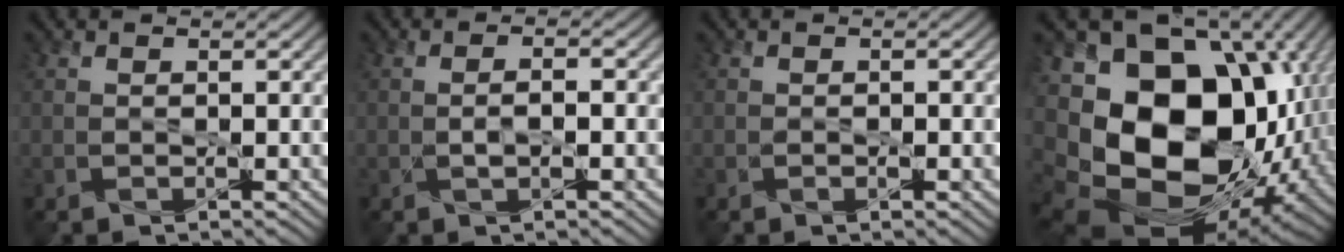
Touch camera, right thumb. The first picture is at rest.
{"total": 1.5, "force": [-0.6, 0.1, 1.4], "torque": [-0.012, 0.004, -0.011]}
{"total": 0.8, "force": [-0.3, 0.3, 0.6], "torque": [-0.009, -0.004, -0.005]}
{"total": 21.8, "force": [-1.7, 16.0, 14.7], "torque": [-0.332, -0.040, 0.015]}